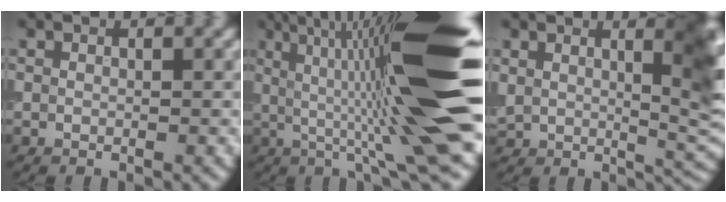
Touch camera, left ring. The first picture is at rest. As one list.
[{"total": 15.7, "force": [1.1, 2.6, 15.5], "torque": [-0.214, 0.023, 0.007]}, {"total": 7.2, "force": [2.5, 2.5, 6.3], "torque": [-0.081, -0.002, 0.045]}]